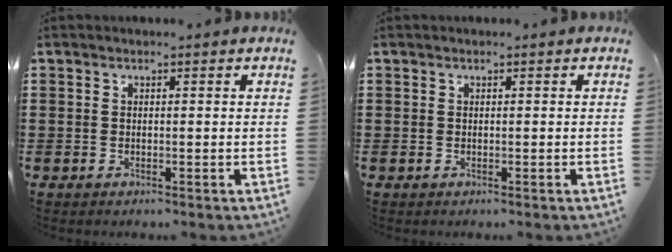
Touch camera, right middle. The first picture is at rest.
{"total": 0.0}